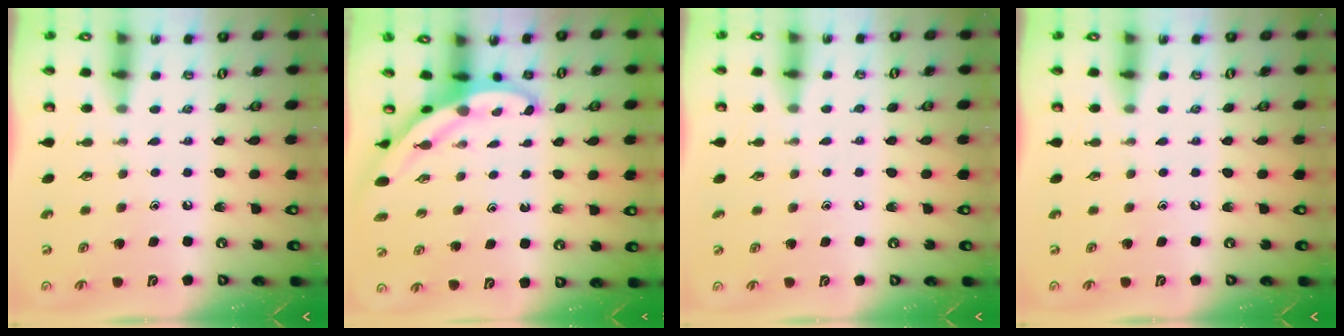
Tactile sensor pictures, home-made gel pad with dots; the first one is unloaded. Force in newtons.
{"total": 3.7, "press": 3.7, "slide": 0.2}
{"total": 2.7, "press": 2.7, "slide": 0.2}
{"total": 0.0}